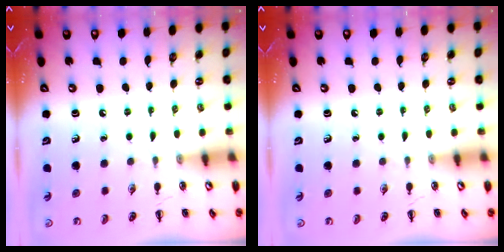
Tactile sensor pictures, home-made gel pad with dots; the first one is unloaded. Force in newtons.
{"total": 0.0}